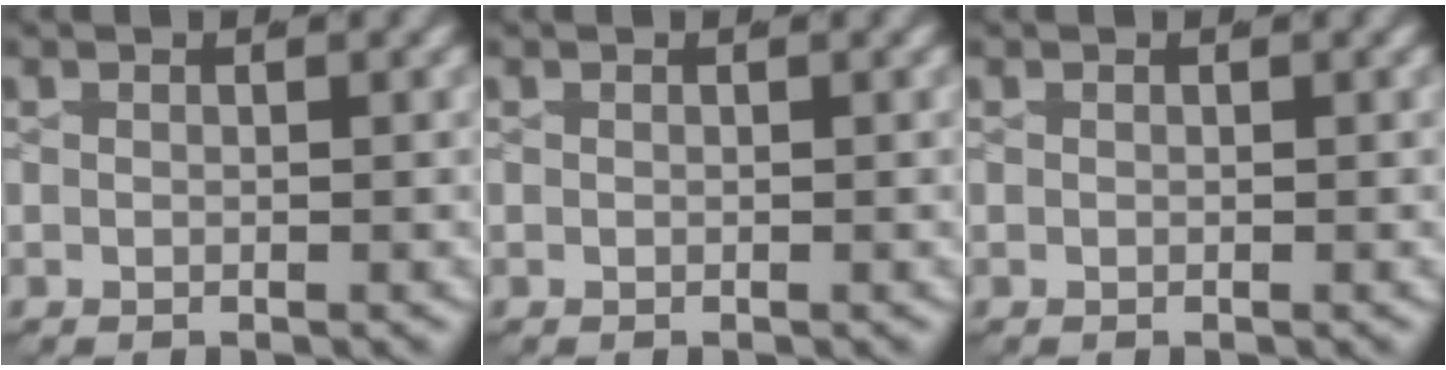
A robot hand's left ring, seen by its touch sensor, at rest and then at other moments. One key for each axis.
{"total": 0.0}
{"total": 0.0}